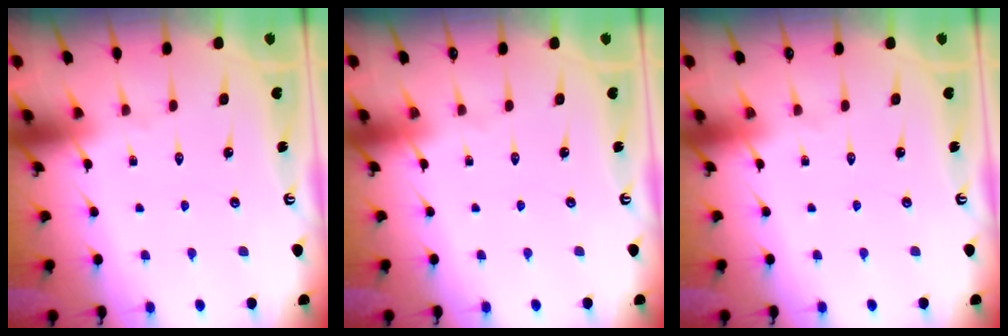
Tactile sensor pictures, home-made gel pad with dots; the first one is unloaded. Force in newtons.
{"total": 0.0}
{"total": 0.0}